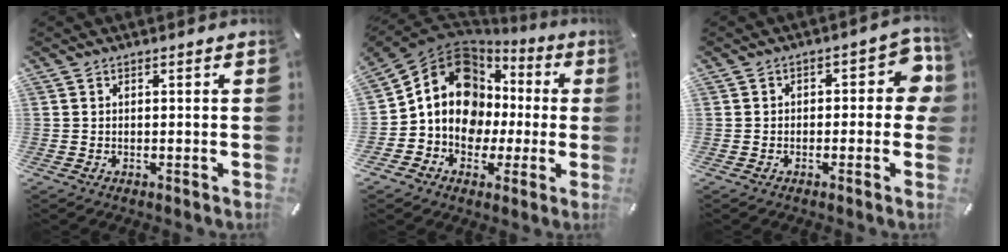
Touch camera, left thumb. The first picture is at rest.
{"total": 14.4, "force": [1.5, 12.5, 6.9], "torque": [-0.128, -0.016, 0.032]}
{"total": 7.8, "force": [-0.1, 4.4, 6.5], "torque": [-0.075, 0.005, -0.006]}